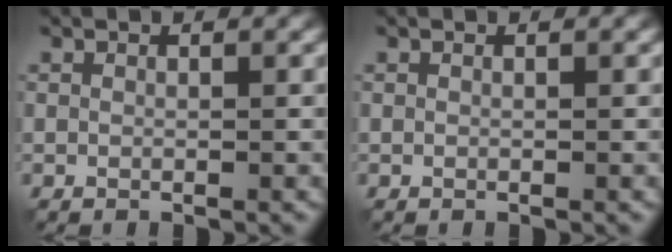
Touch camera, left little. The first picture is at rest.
{"total": 0.0}